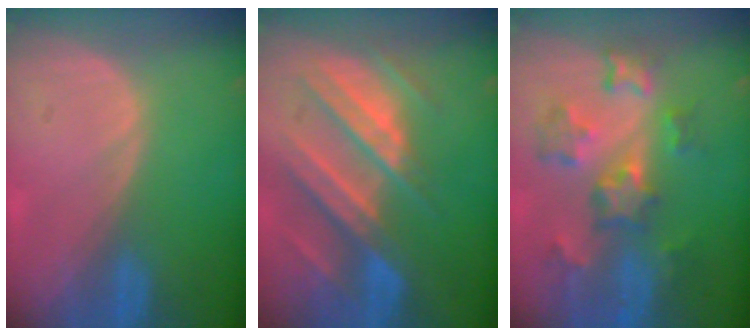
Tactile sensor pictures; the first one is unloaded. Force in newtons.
{"total": 10.5, "press": 9.3, "slide": 4.9}
{"total": 8.8, "press": 7.8, "slide": 4.2}